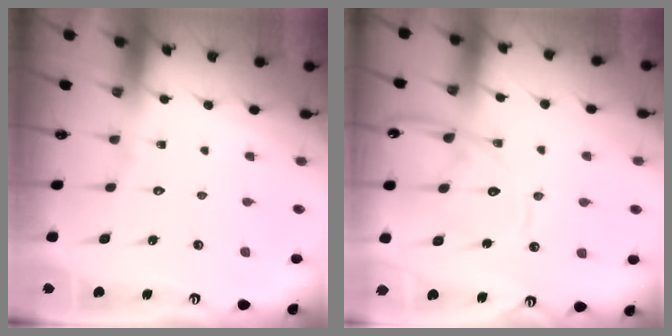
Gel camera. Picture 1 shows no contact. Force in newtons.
{"total": 13.6, "press": 13.5, "slide": 1.2}